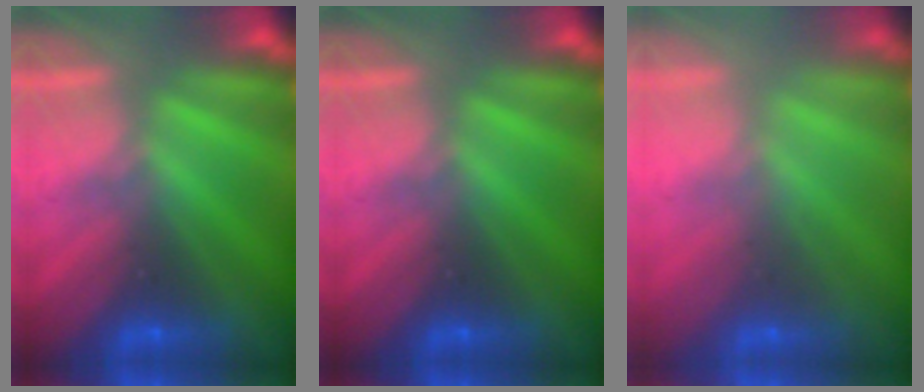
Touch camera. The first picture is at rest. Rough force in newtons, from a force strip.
{"total": 0.0}
{"total": 2.5}